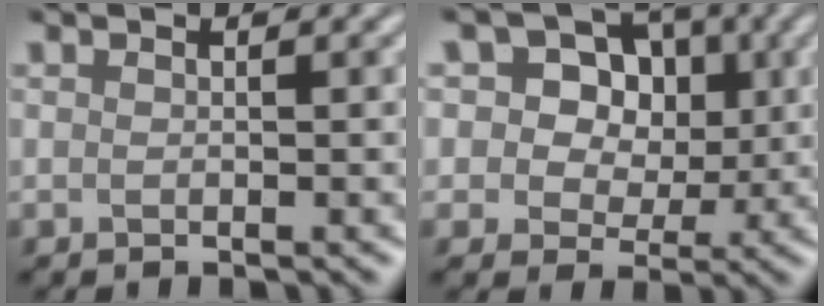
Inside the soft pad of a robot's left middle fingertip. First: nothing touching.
{"total": 7.3, "force": [2.4, 6.0, 3.4], "torque": [-0.064, 0.030, 0.033]}